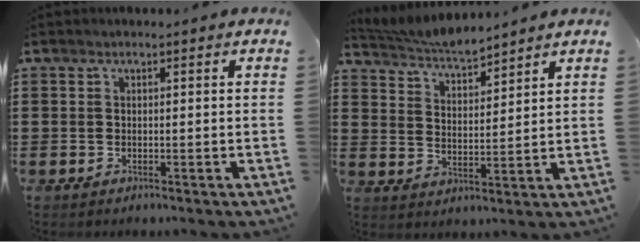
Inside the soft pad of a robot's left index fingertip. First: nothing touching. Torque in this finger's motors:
{"motor_torque": [-0.63, -0.55, -0.13, -0.02]}